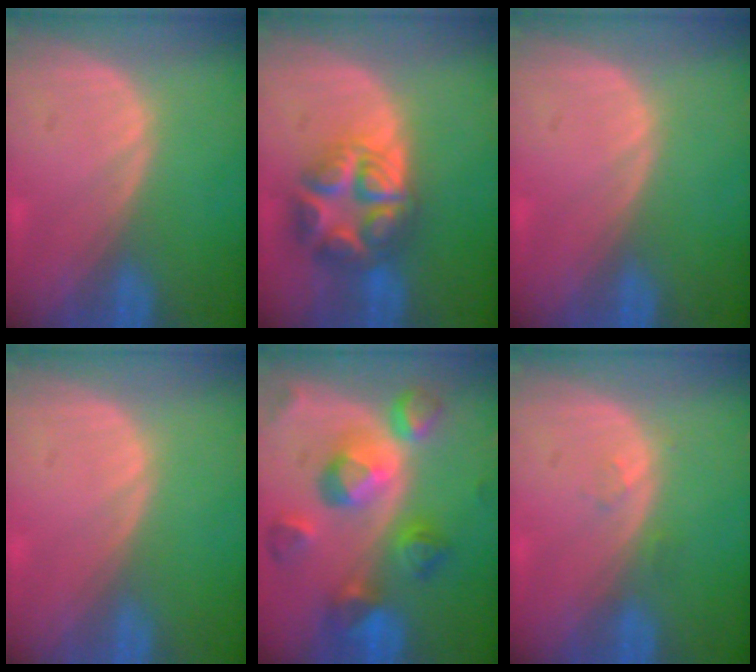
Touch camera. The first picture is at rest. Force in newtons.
{"total": 8.0, "press": 8.0, "slide": 0.5}
{"total": 0.0}
{"total": 0.0}
{"total": 10.4, "press": 9.3, "slide": 4.6}
{"total": 1.1, "press": 1.0, "slide": 0.1}